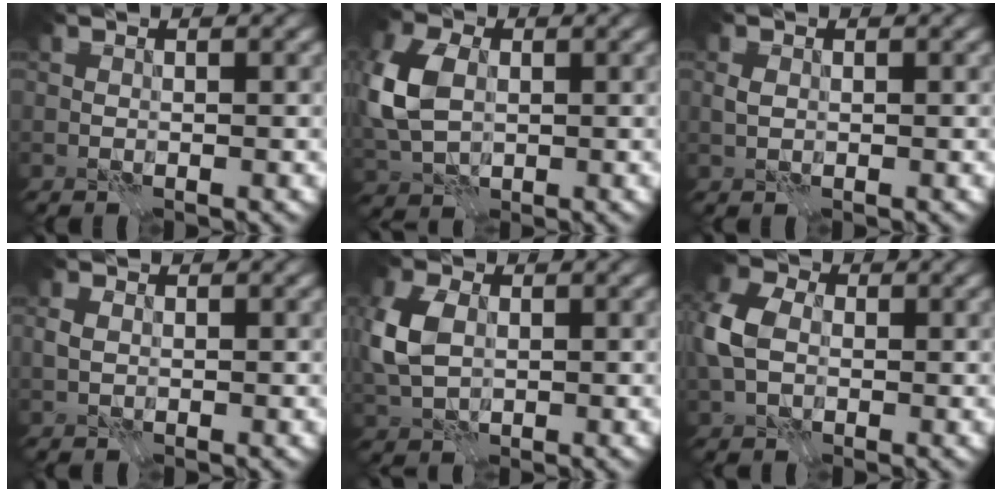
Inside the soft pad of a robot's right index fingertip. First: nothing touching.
{"total": 8.1, "force": [0.5, 5.7, 5.7], "torque": [-0.155, 0.008, 0.004]}
{"total": 0.9, "force": [0.1, 0.7, 0.6], "torque": [-0.015, 0.002, 0.001]}
{"total": 1.5, "force": [0.1, 1.2, 1.0], "torque": [-0.023, 0.003, 0.000]}
{"total": 5.9, "force": [0.6, 4.2, 4.2], "torque": [-0.115, 0.006, 0.009]}
{"total": 6.8, "force": [-0.1, 5.0, 4.6], "torque": [-0.126, 0.009, -0.011]}